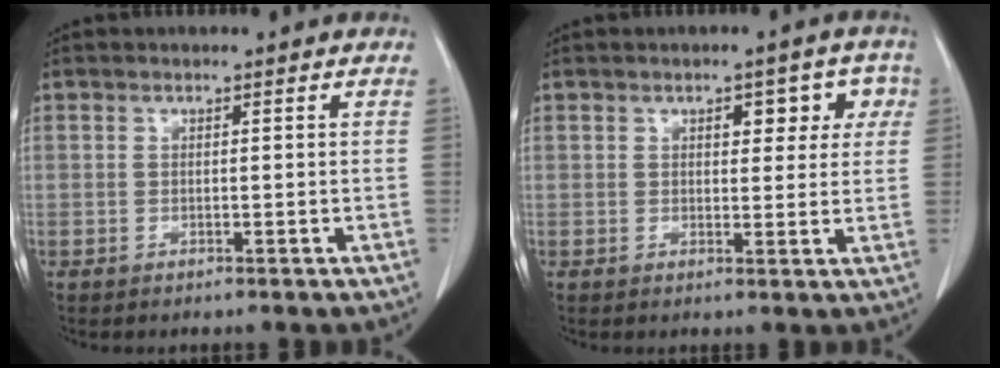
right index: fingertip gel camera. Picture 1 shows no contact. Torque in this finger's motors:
{"motor_torque": [0.10, 0.11, 0.02, 0.01]}